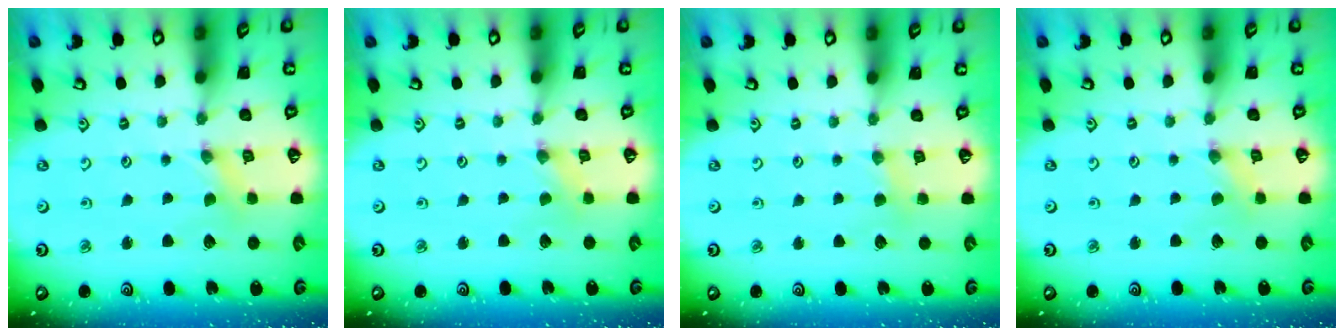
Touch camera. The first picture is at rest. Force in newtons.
{"total": 0.0}
{"total": 2.5, "press": 2.5, "slide": 0.4}
{"total": 0.0}